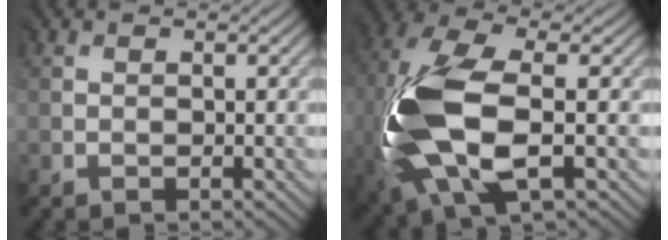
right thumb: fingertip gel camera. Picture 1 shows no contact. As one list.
[{"total": 13.3, "force": [-1.9, 6.7, 11.3], "torque": [-0.290, 0.002, -0.040]}]